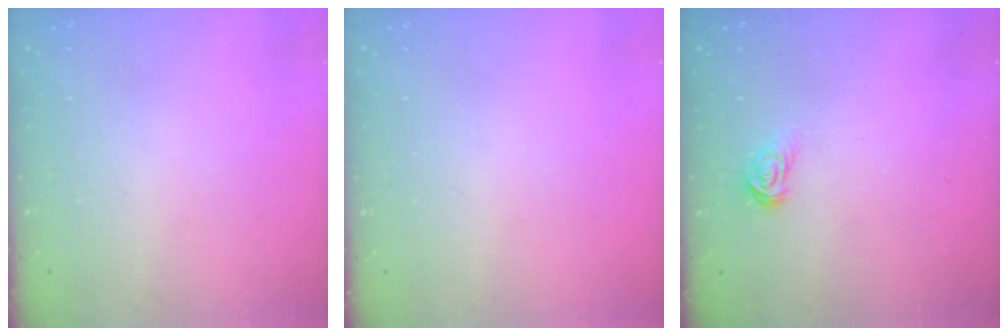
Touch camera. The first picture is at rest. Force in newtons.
{"total": 0.0}
{"total": 3.3, "press": 3.3, "slide": 0.1}